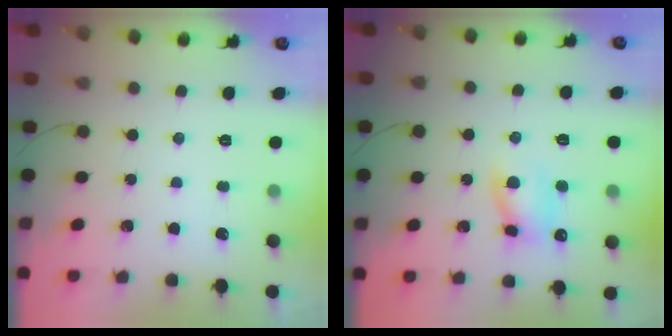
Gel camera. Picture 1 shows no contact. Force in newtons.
{"total": 7.5, "press": 7.4, "slide": 1.4}